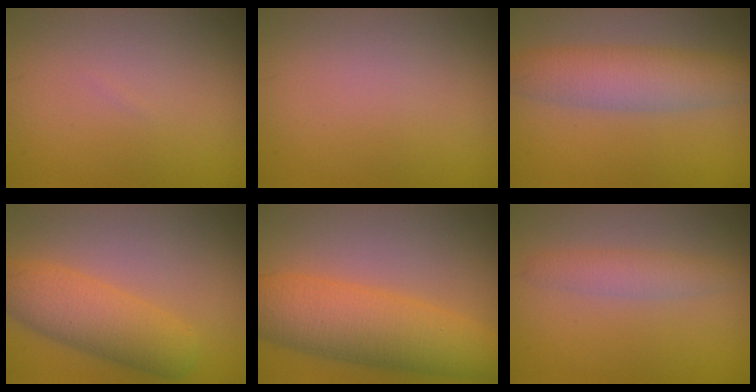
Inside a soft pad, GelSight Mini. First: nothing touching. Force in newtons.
{"total": 0.0}
{"total": 5.2, "press": 5.2, "slide": 0.1}
{"total": 5.2, "press": 5.2, "slide": 0.1}
{"total": 7.9, "press": 7.9, "slide": 0.2}
{"total": 2.0, "press": 2.0, "slide": 0.1}